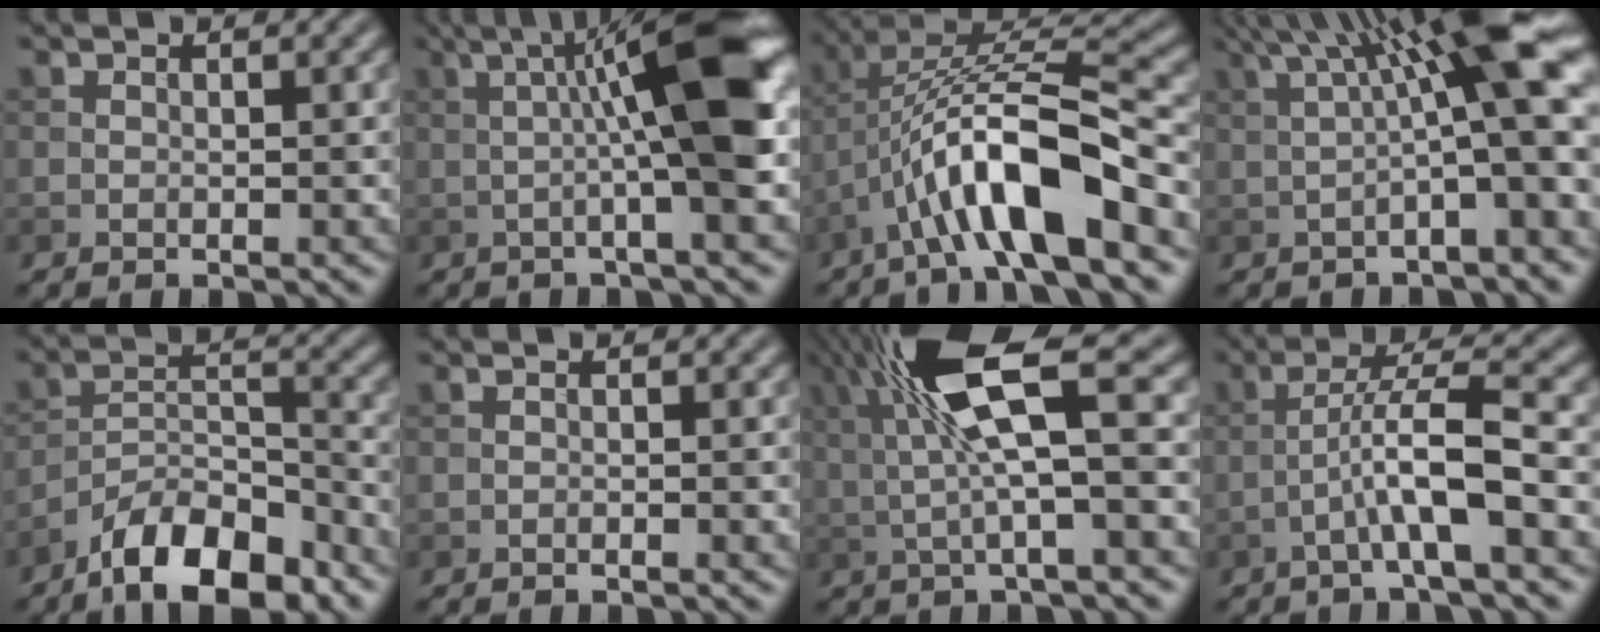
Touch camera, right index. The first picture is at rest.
{"total": 10.2, "force": [1.3, 1.5, 10.0], "torque": [-0.144, 0.015, 0.018]}
{"total": 10.0, "force": [-3.9, 2.6, 8.8], "torque": [-0.153, 0.017, -0.069]}
{"total": 11.5, "force": [2.5, 2.0, 11.0], "torque": [-0.150, 0.025, 0.036]}
{"total": 9.0, "force": [-6.6, 3.1, 5.3], "torque": [-0.078, 0.002, -0.122]}
{"total": 1.2, "force": [-0.4, 0.3, 1.1], "torque": [-0.013, -0.001, -0.007]}
{"total": 8.6, "force": [2.2, 1.9, 8.1], "torque": [-0.153, 0.016, 0.036]}
{"total": 5.3, "force": [-1.9, 0.4, 4.9], "torque": [-0.087, 0.022, -0.039]}